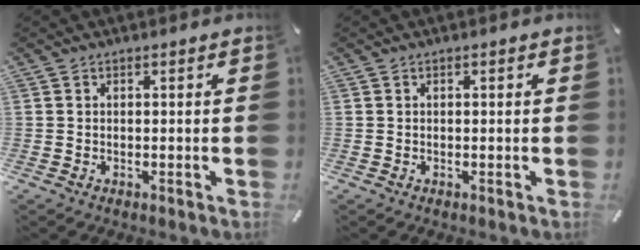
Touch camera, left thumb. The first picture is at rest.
{"total": 0.0}